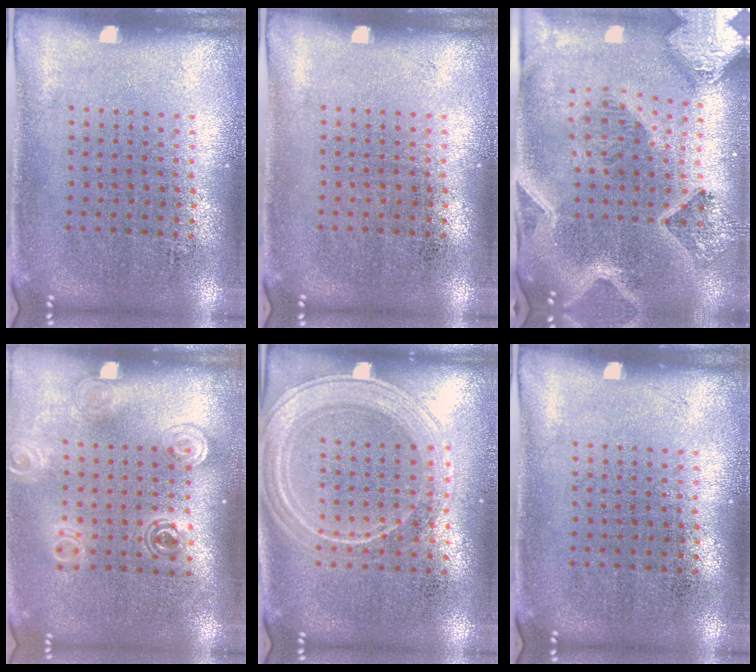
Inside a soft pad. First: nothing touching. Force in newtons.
{"total": 0.0}
{"total": 2.9, "press": 2.6, "slide": 1.4}
{"total": 1.4, "press": 1.2, "slide": 0.8}
{"total": 1.8, "press": 1.8, "slide": 0.3}
{"total": 0.0}